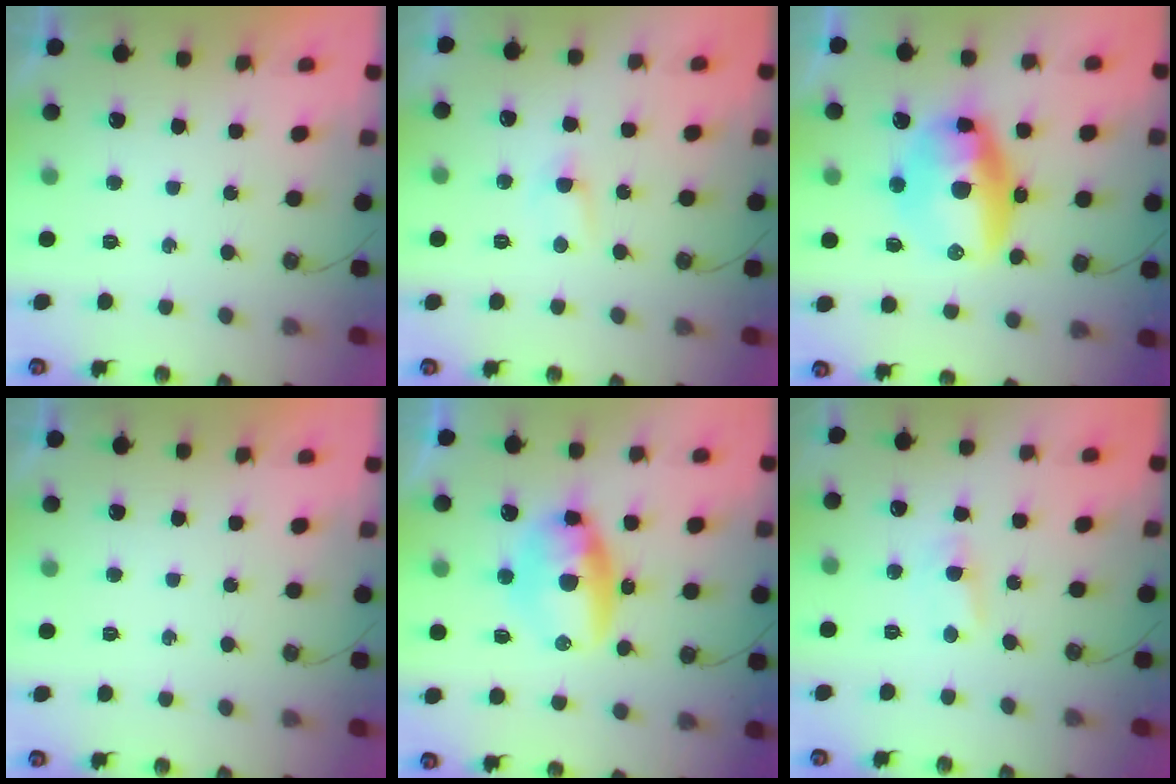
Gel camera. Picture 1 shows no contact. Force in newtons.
{"total": 2.6, "press": 2.5, "slide": 0.3}
{"total": 13.4, "press": 13.4, "slide": 0.9}
{"total": 0.0}
{"total": 15.0, "press": 11.2, "slide": 10.0}
{"total": 2.7, "press": 2.7, "slide": 0.3}